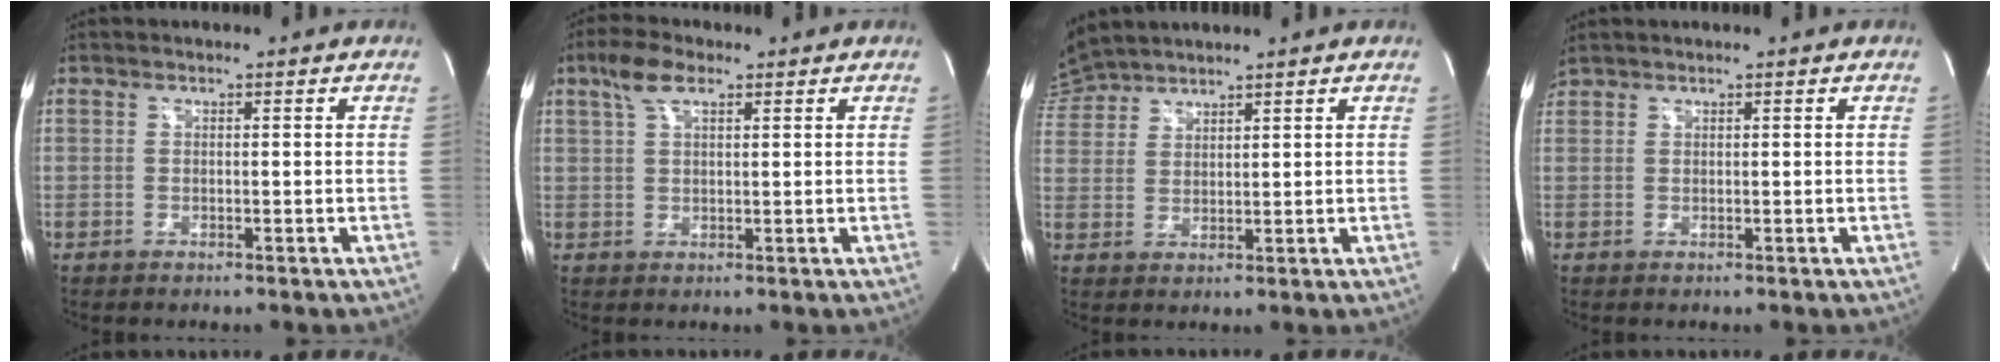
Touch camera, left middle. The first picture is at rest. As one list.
[{"total": 5.4, "force": [3.2, 2.0, 3.9], "torque": [-0.086, 0.020, 0.061]}, {"total": 6.2, "force": [6.2, 0.5, 0.8], "torque": [-0.038, 0.023, 0.134]}, {"total": 1.4, "force": [1.4, -0.2, 0.4], "torque": [-0.024, 0.029, 0.037]}]